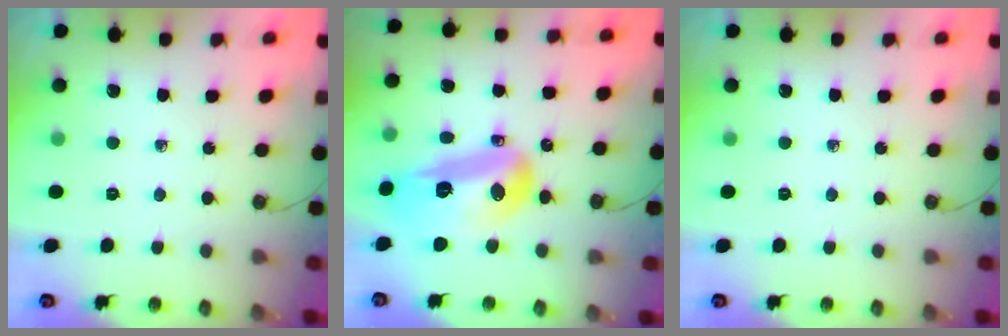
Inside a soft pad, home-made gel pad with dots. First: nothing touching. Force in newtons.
{"total": 29.9, "press": 24.6, "slide": 17.0}
{"total": 0.0}